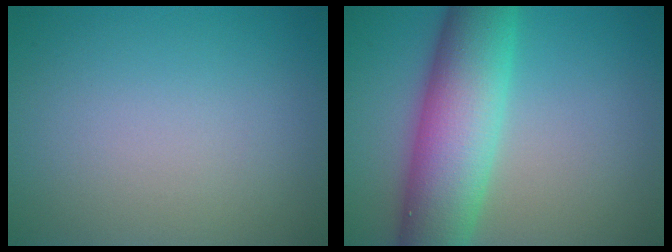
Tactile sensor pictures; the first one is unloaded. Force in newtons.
{"total": 9.9, "press": 9.9, "slide": 0.3}